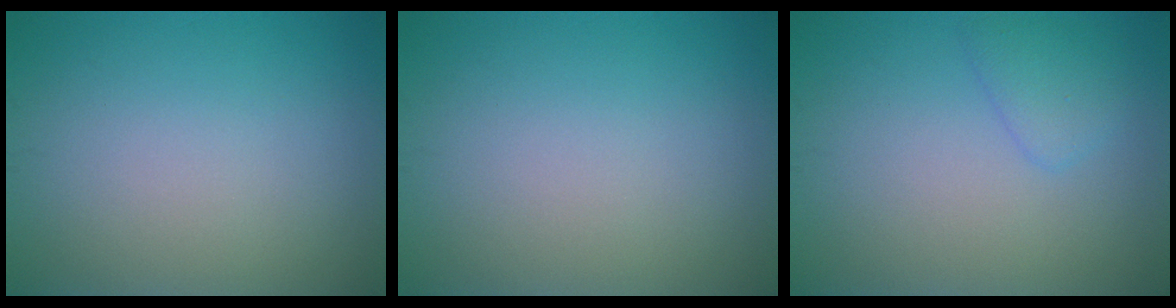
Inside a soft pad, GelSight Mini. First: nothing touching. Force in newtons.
{"total": 0.0}
{"total": 1.8, "press": 1.8, "slide": 0.1}